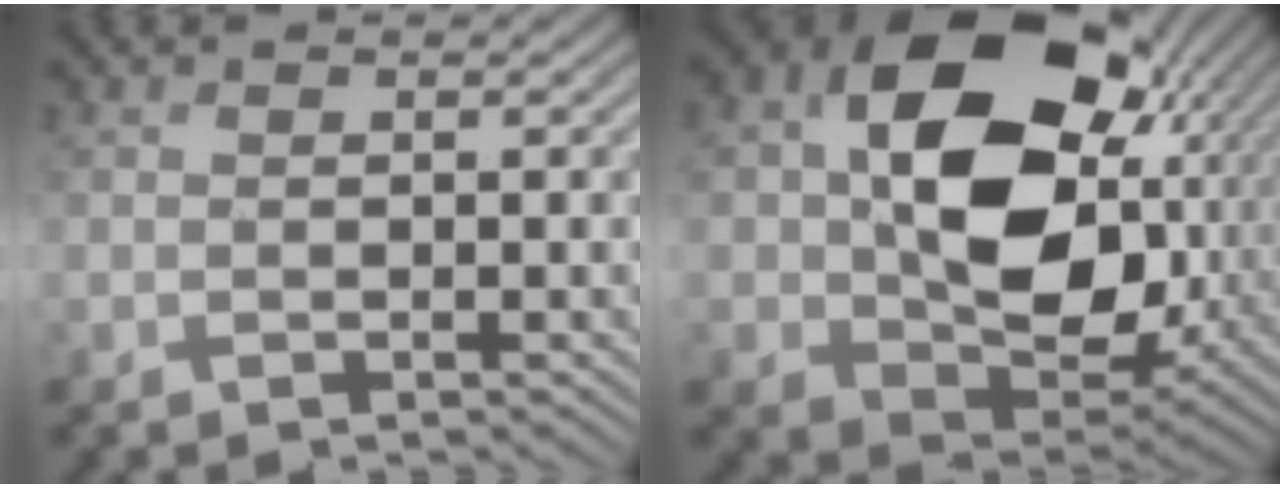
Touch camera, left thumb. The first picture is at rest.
{"total": 17.6, "force": [3.1, 13.1, 11.3], "torque": [-0.203, -0.019, 0.075]}